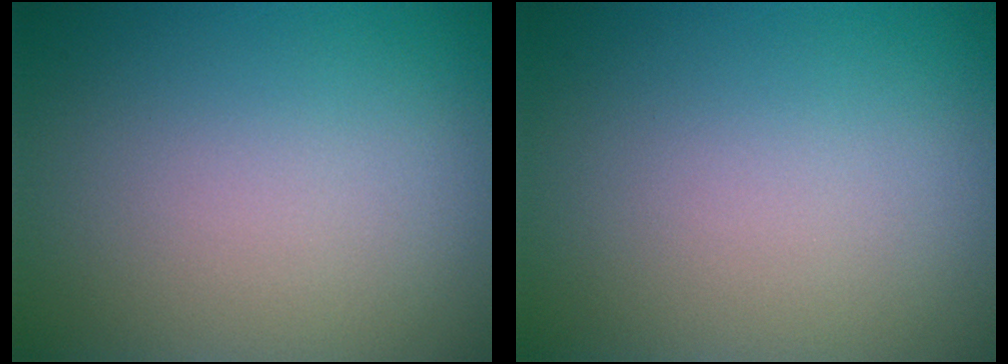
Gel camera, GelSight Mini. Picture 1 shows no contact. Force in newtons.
{"total": 0.0}